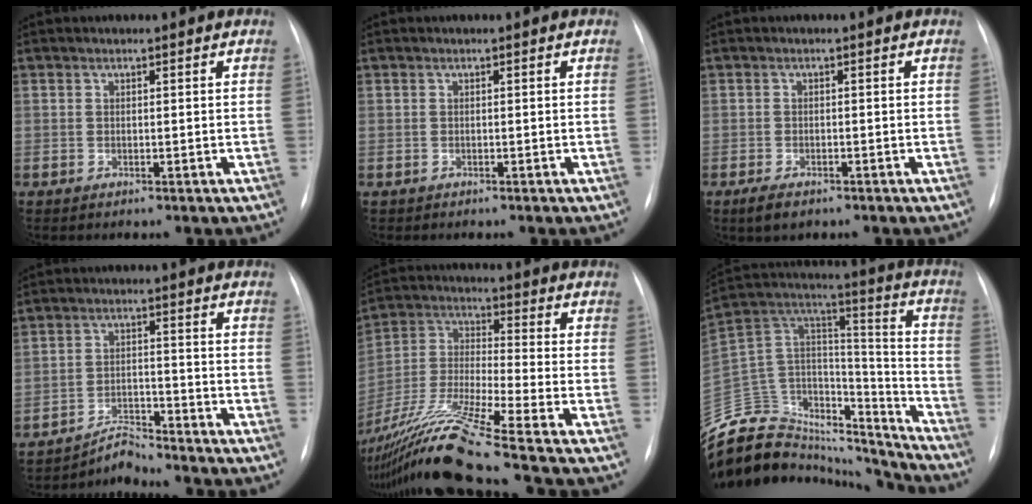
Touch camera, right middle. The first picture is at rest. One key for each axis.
{"total": 0.0}
{"total": 2.8, "fx": -1.9, "fy": 1.2, "fz": 1.7, "tx": -0.039, "ty": -0.005, "tz": -0.027}
{"total": 4.1, "fx": -4.0, "fy": -0.4, "fz": -0.7, "tx": 0.009, "ty": -0.009, "tz": -0.067}
{"total": 18.9, "fx": -14.7, "fy": -1.6, "fz": 11.9, "tx": -0.280, "ty": -0.035, "tz": -0.280}
{"total": 30.7, "fx": -28.1, "fy": 9.2, "fz": 8.2, "tx": -0.174, "ty": 0.038, "tz": -0.433}